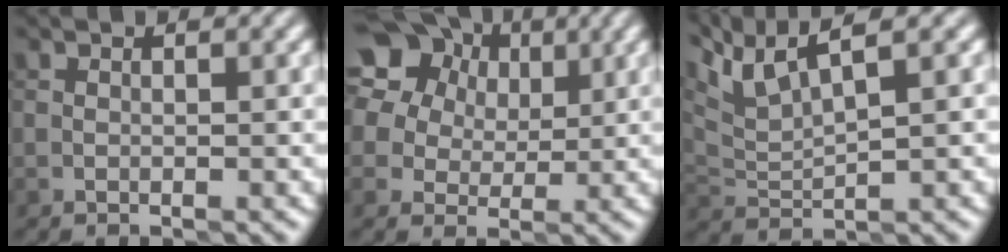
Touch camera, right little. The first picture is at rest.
{"total": 17.7, "force": [9.3, 12.4, 8.4], "torque": [-0.200, 0.055, 0.165]}
{"total": 5.4, "force": [4.0, 0.8, 3.6], "torque": [-0.080, 0.020, 0.081]}